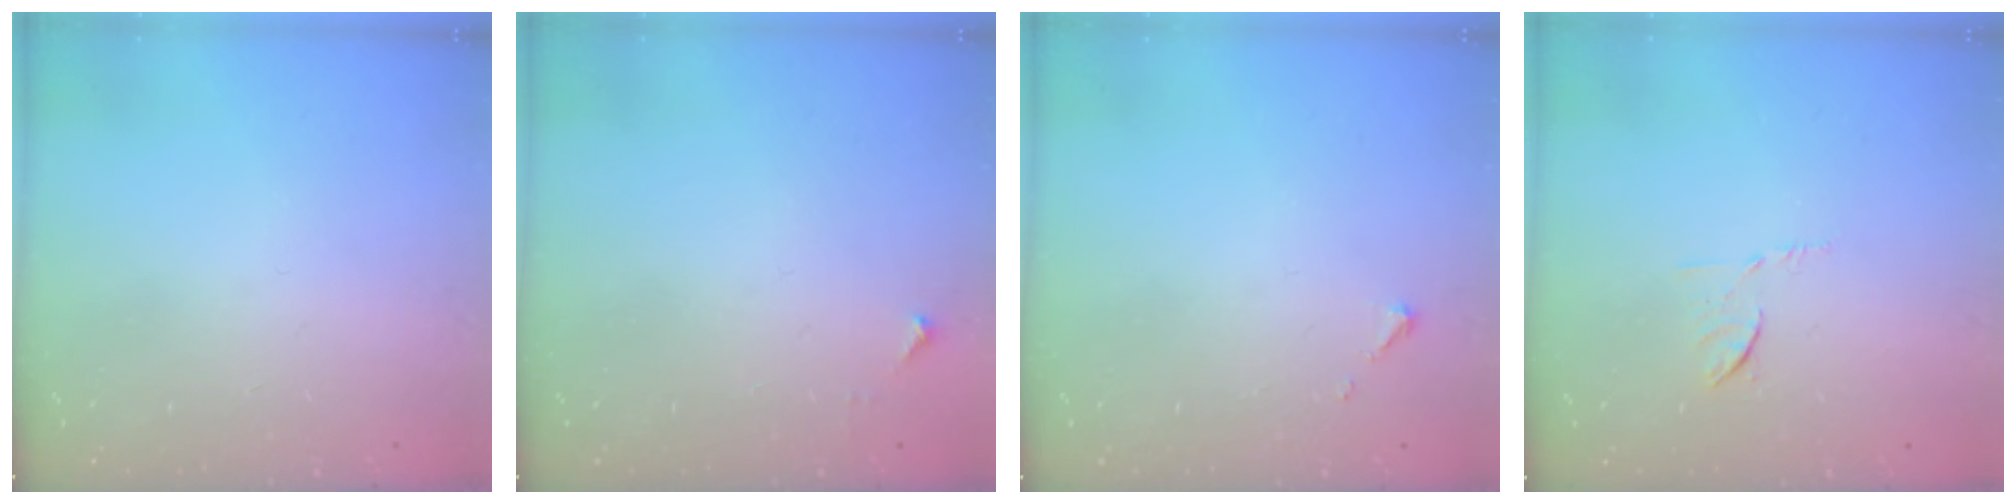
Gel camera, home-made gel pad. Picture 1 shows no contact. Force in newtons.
{"total": 3.4, "press": 3.3, "slide": 0.5}
{"total": 2.6, "press": 2.6, "slide": 0.3}
{"total": 6.1, "press": 6.1, "slide": 0.7}